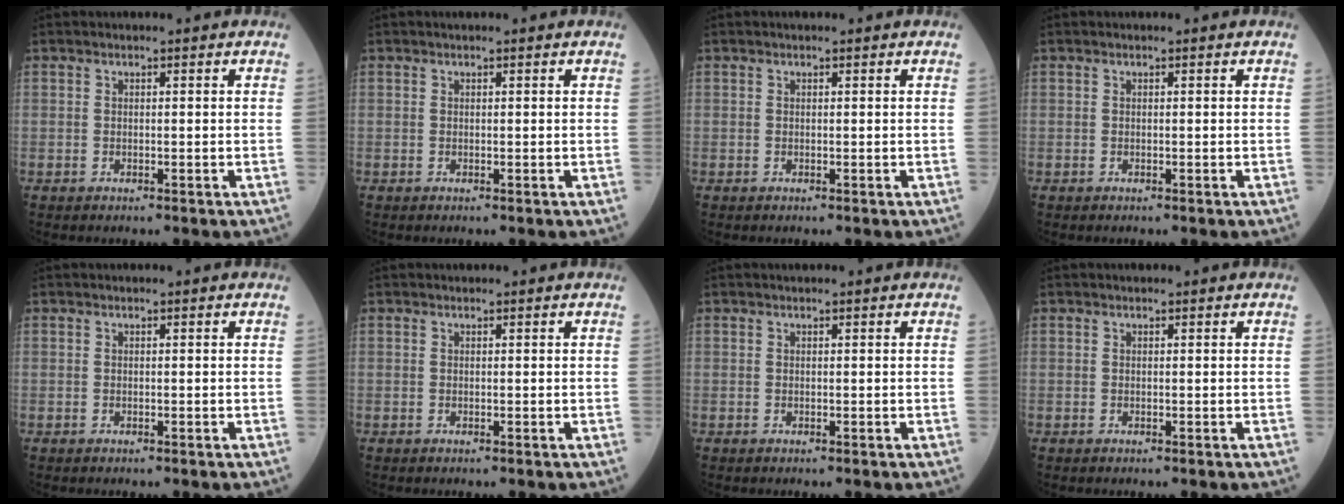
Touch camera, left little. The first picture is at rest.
{"total": 0.0}
{"total": 0.0}
{"total": 0.0}
{"total": 0.0}
{"total": 0.0}
{"total": 0.0}
{"total": 0.0}